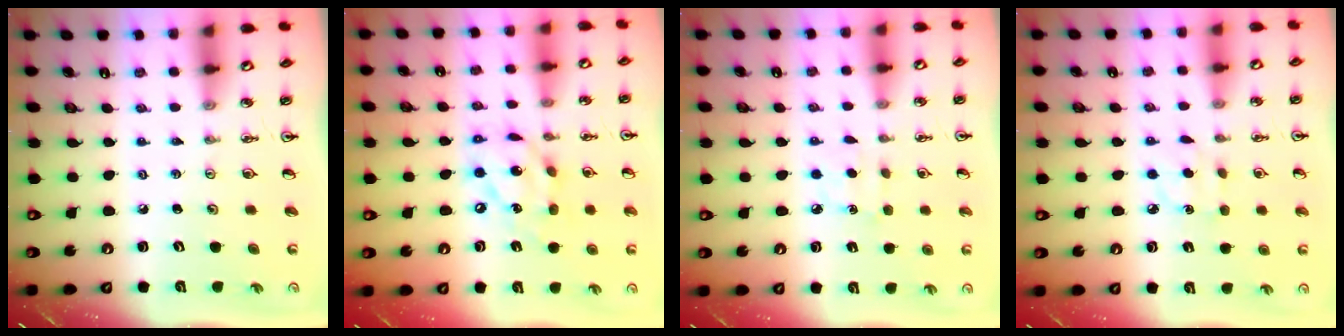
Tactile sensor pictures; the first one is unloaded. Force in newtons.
{"total": 13.6, "press": 13.6, "slide": 1.4}
{"total": 5.7, "press": 5.7, "slide": 0.7}
{"total": 6.2, "press": 6.2, "slide": 0.7}